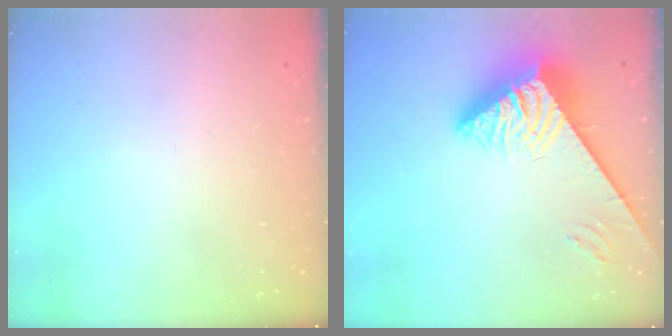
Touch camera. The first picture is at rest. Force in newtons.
{"total": 6.7, "press": 6.6, "slide": 0.8}